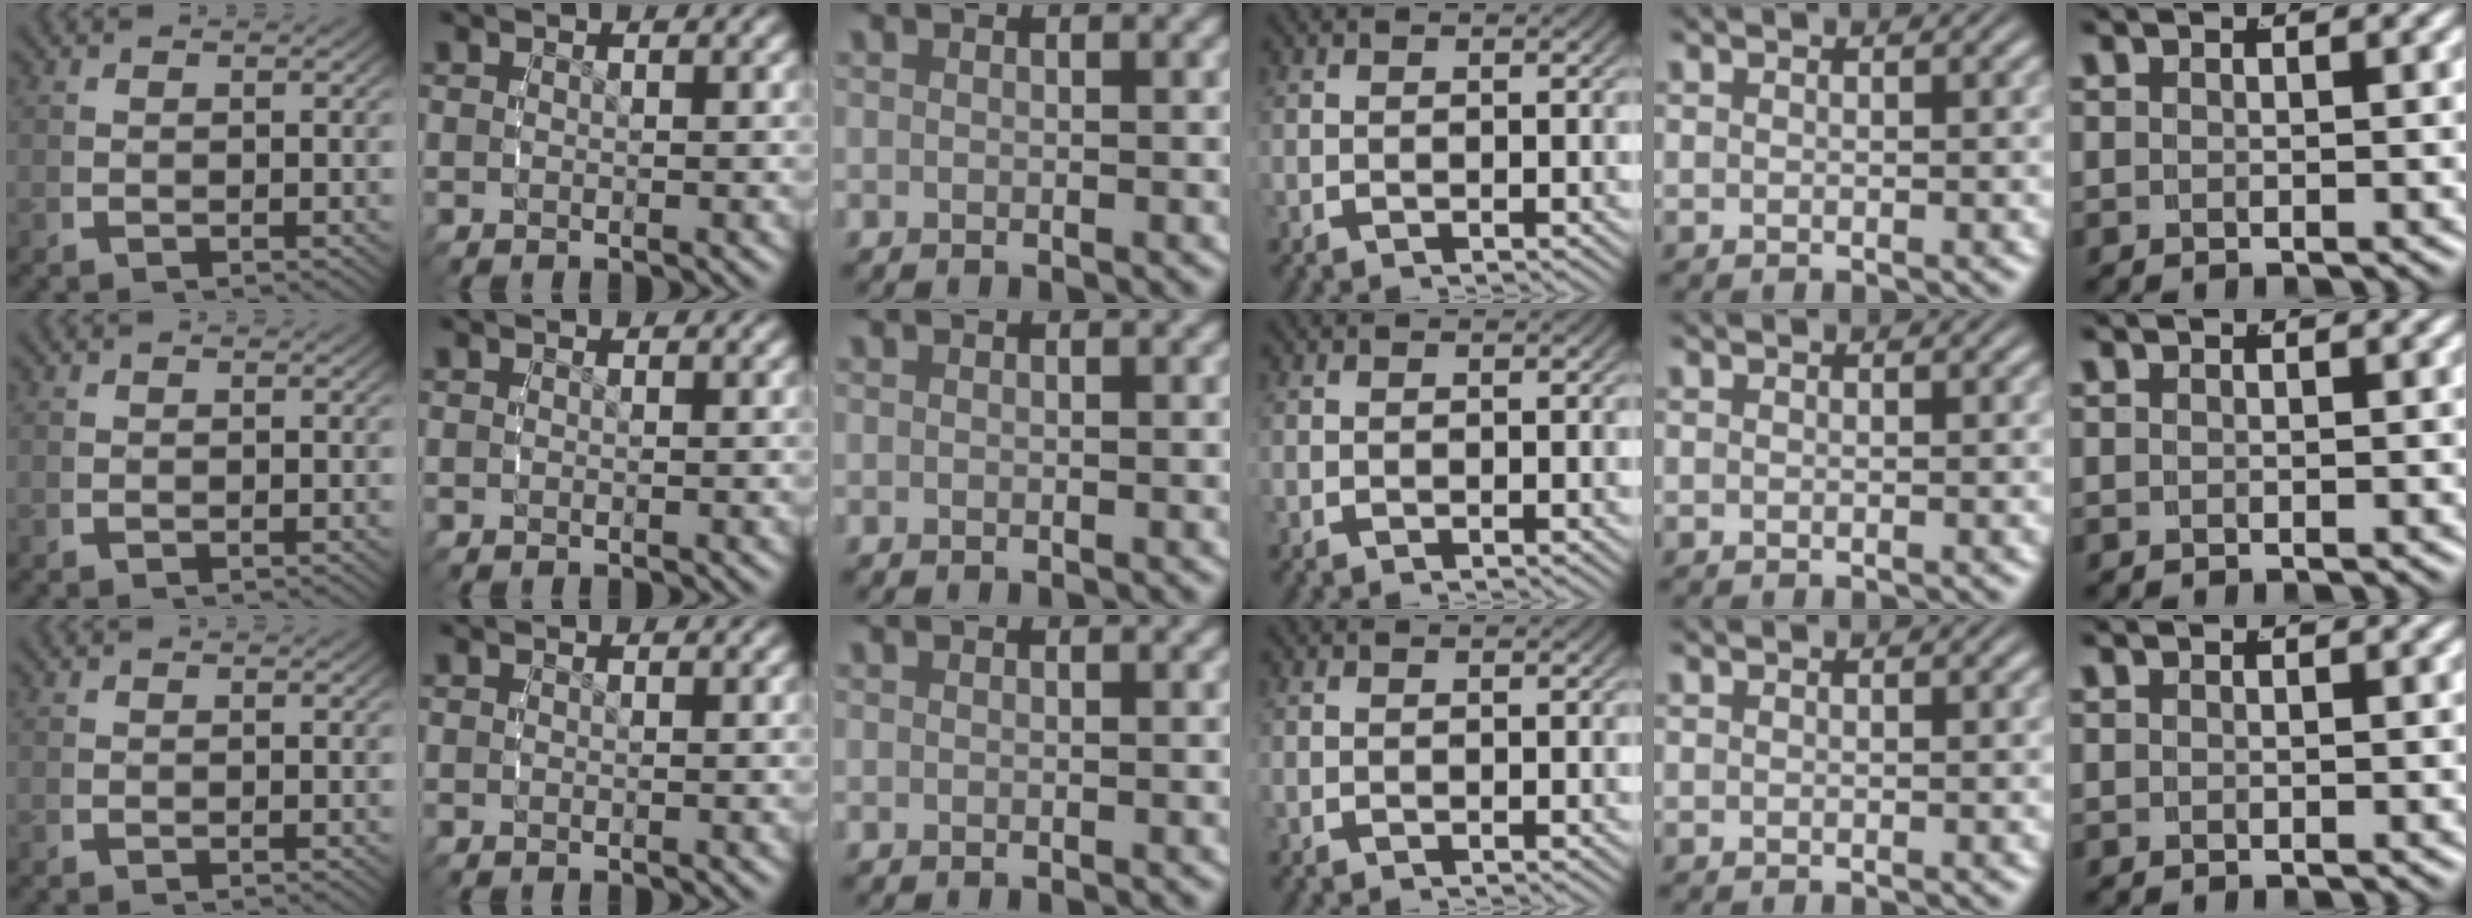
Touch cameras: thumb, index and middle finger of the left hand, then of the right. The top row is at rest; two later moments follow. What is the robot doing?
{"motion": "reach", "object": "string"}